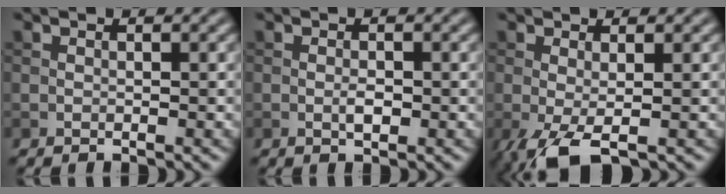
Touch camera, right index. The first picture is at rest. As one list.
[{"total": 1.2, "force": [-0.3, 0.5, 1.0], "torque": [-0.020, -0.001, -0.006]}, {"total": 3.6, "force": [-1.6, 0.9, 3.1], "torque": [-0.069, -0.005, -0.033]}]